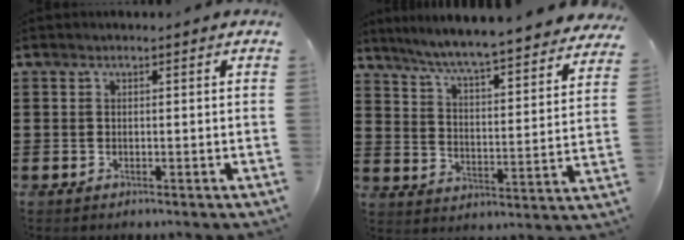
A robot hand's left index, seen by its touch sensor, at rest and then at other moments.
{"total": 5.7, "force": [5.3, -0.7, 2.0], "torque": [-0.065, -0.049, 0.084]}